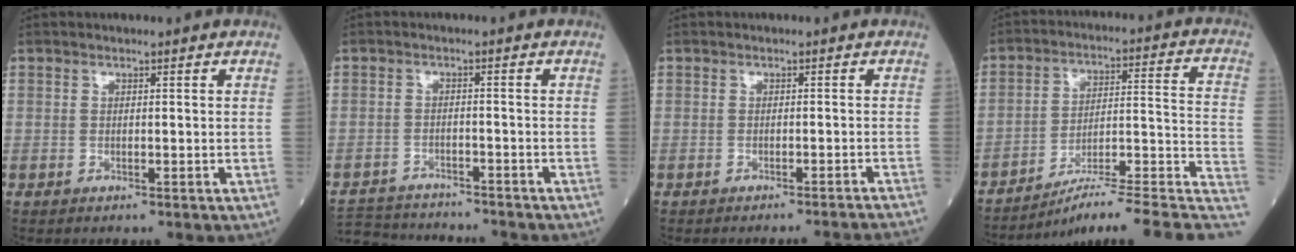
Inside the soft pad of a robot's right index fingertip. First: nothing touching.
{"total": 10.5, "force": [-10.1, 1.6, 2.5], "torque": [-0.049, 0.002, -0.153]}
{"total": 7.0, "force": [-6.6, -1.8, 1.2], "torque": [-0.002, -0.017, -0.075]}
{"total": 18.1, "force": [-13.6, 0.1, 12.0], "torque": [-0.123, 0.039, -0.201]}